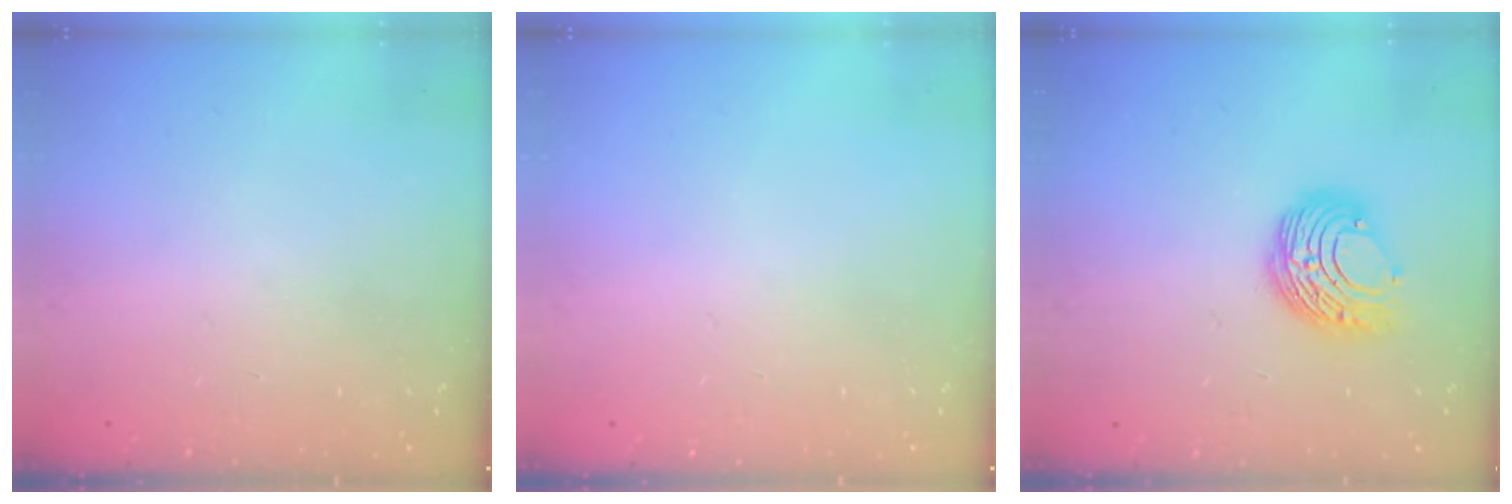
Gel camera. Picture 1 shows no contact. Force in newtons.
{"total": 0.0}
{"total": 9.1, "press": 9.1, "slide": 0.4}